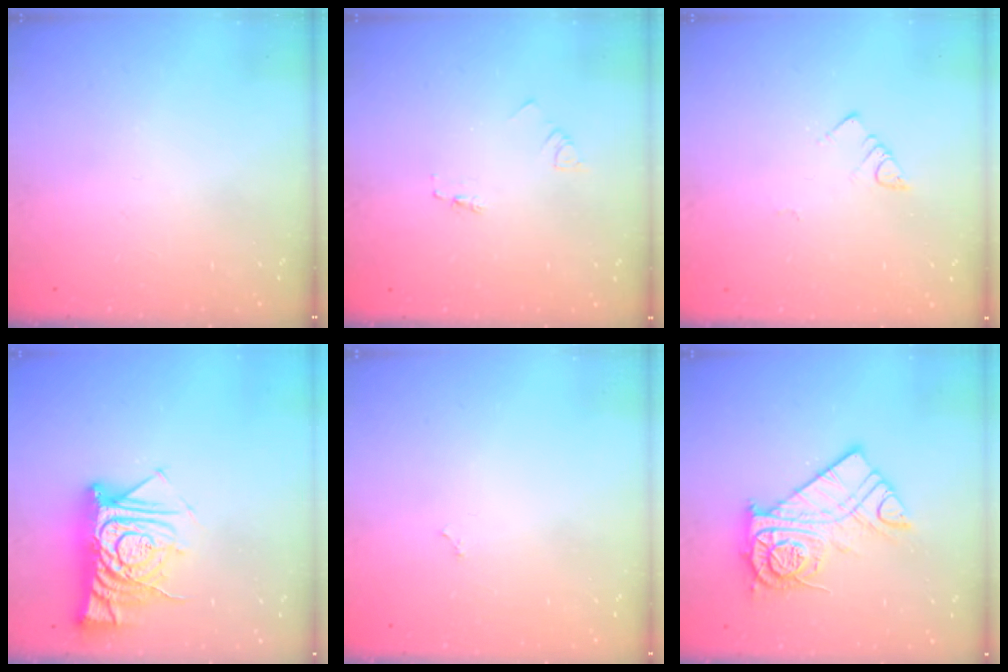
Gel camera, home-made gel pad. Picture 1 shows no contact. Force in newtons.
{"total": 1.8, "press": 1.8, "slide": 0.2}
{"total": 2.7, "press": 2.6, "slide": 0.5}
{"total": 12.6, "press": 12.6, "slide": 1.1}
{"total": 1.8, "press": 1.8, "slide": 0.3}
{"total": 14.0, "press": 13.9, "slide": 1.4}